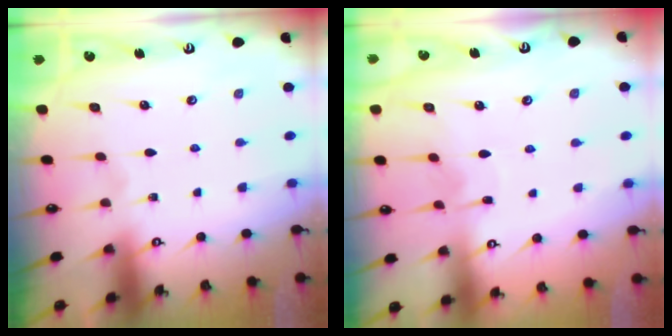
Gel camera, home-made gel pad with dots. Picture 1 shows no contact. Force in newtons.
{"total": 3.7, "press": 3.7, "slide": 0.4}